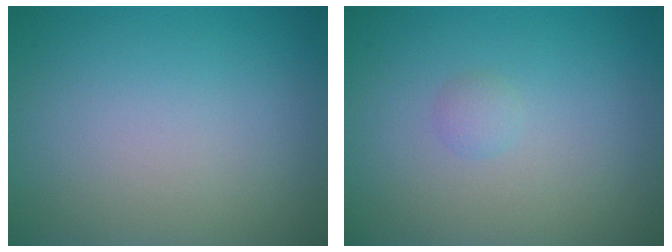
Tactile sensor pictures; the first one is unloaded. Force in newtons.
{"total": 0.8, "press": 0.8, "slide": 0.1}